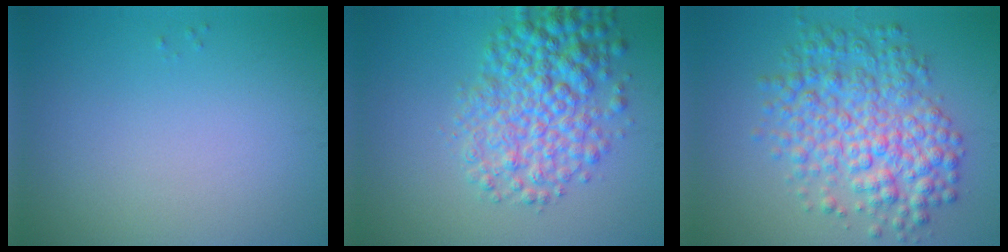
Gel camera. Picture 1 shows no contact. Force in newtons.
{"total": 6.6, "press": 6.6, "slide": 0.1}
{"total": 7.2, "press": 7.2, "slide": 0.1}